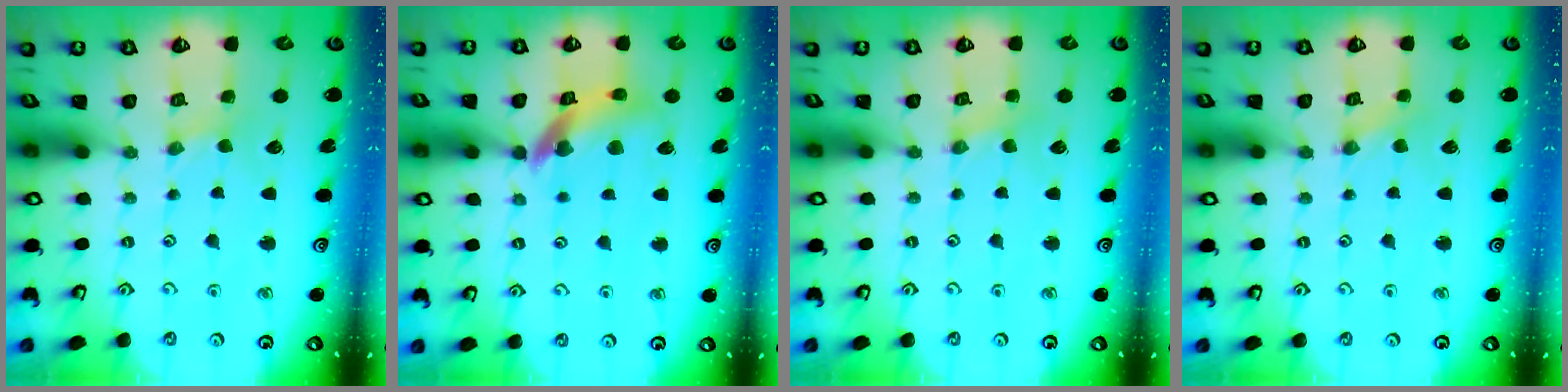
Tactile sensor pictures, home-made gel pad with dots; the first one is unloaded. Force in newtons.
{"total": 12.9, "press": 12.8, "slide": 1.7}
{"total": 0.8, "press": 0.8, "slide": 0.2}
{"total": 0.0}